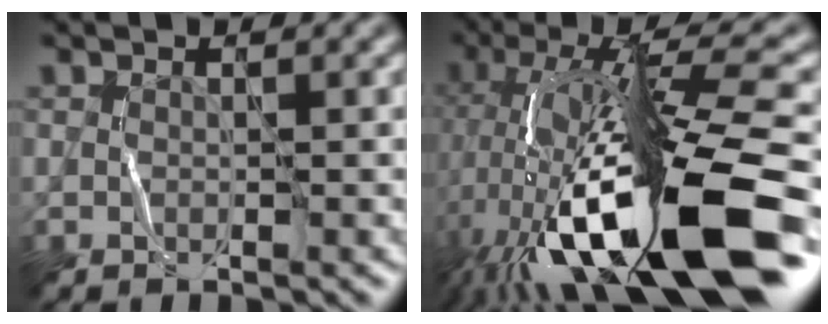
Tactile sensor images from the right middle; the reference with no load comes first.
{"total": 16.9, "force": [-5.3, 4.5, 15.3], "torque": [-0.266, 0.031, -0.091]}